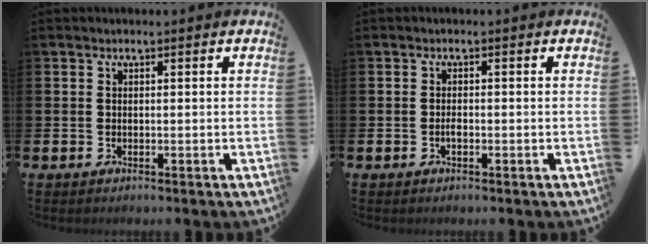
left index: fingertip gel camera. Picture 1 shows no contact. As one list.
[{"total": 0.9, "force": [-0.4, 0.4, 0.8], "torque": [-0.007, -0.005, -0.009]}]